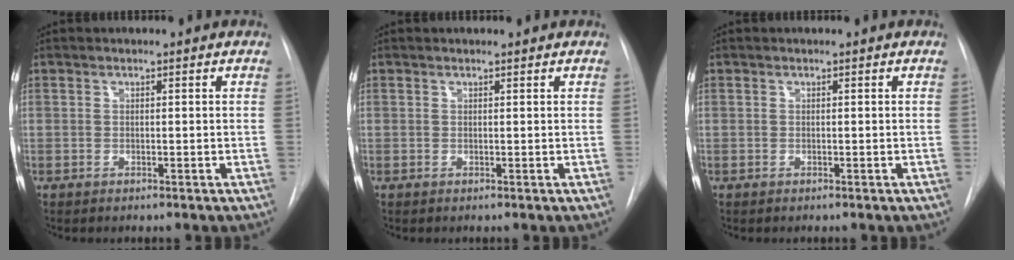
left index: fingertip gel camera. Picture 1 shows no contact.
{"total": 0.0}
{"total": 0.0}